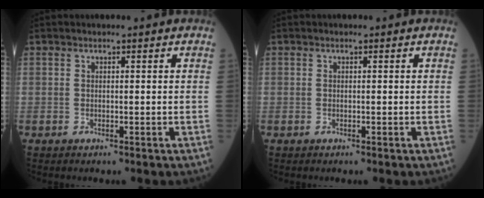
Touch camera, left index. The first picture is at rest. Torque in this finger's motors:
{"motor_torque": [0.12, 0.11, 0.00, 0.00]}